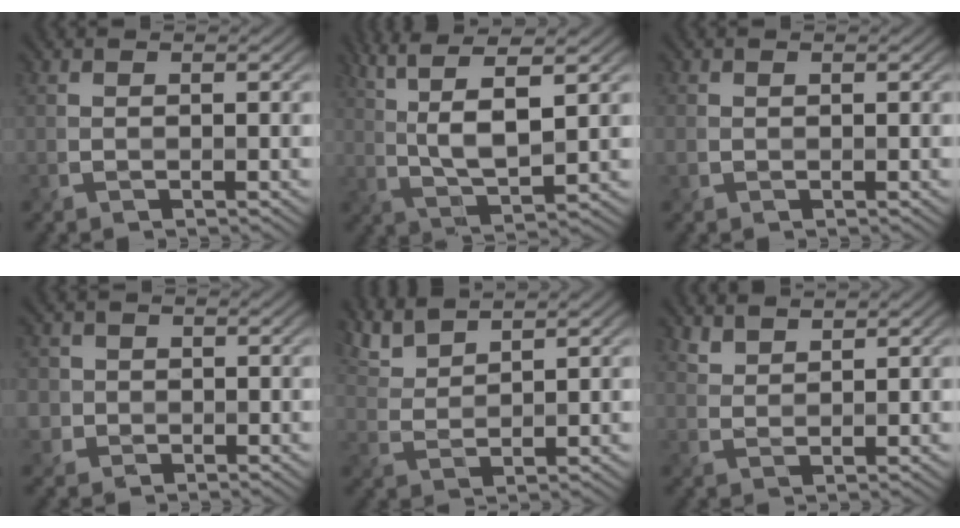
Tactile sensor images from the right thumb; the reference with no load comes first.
{"total": 8.7, "force": [3.4, 2.3, 7.6], "torque": [-0.165, 0.011, 0.067]}
{"total": 1.0, "force": [0.2, 0.9, 0.5], "torque": [-0.015, -0.001, 0.004]}
{"total": 3.0, "force": [0.2, 3.0, 0.4], "torque": [-0.014, -0.001, 0.000]}
{"total": 4.9, "force": [4.2, 0.9, 2.3], "torque": [-0.064, 0.009, 0.089]}
{"total": 2.6, "force": [2.3, 0.7, 0.8], "torque": [-0.023, 0.000, 0.055]}